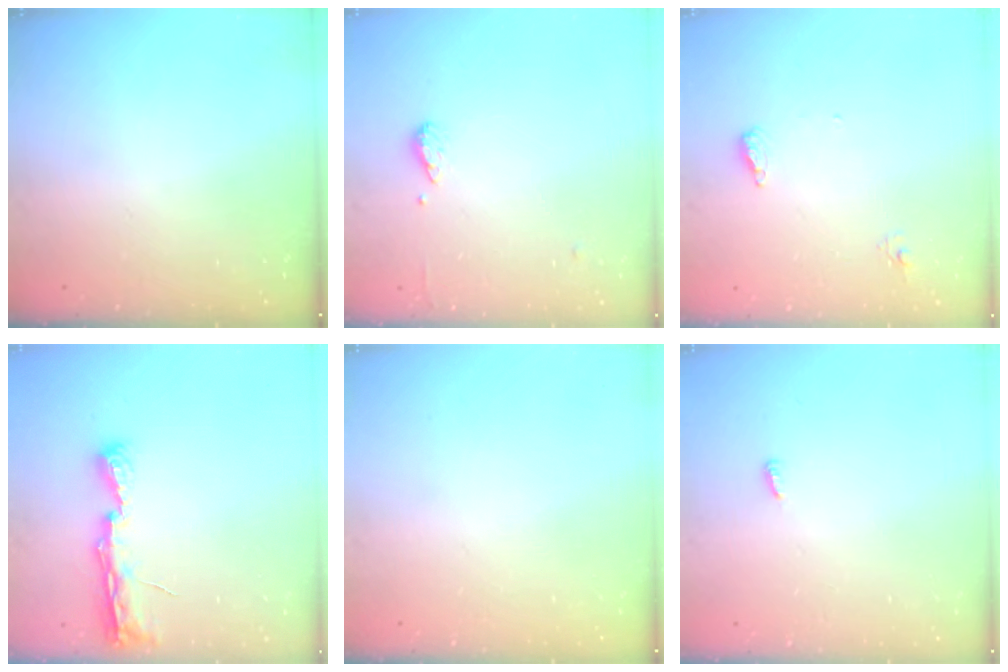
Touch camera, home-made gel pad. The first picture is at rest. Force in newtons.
{"total": 6.1, "press": 6.0, "slide": 0.7}
{"total": 6.5, "press": 6.4, "slide": 1.1}
{"total": 7.6, "press": 7.5, "slide": 0.6}
{"total": 0.0}
{"total": 2.9, "press": 2.9, "slide": 0.2}